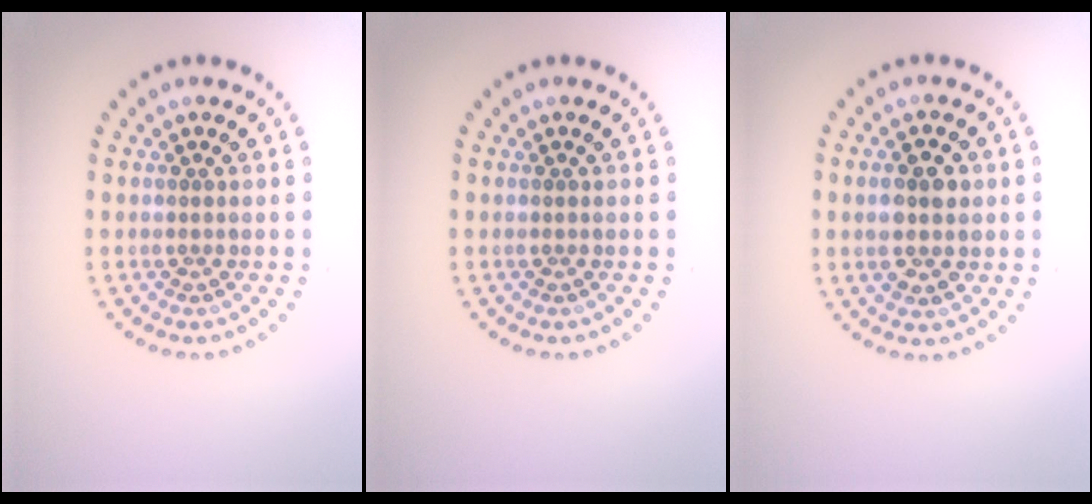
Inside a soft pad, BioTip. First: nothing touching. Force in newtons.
{"total": 0.0}
{"total": 3.2, "press": 3.2, "slide": 0.3}